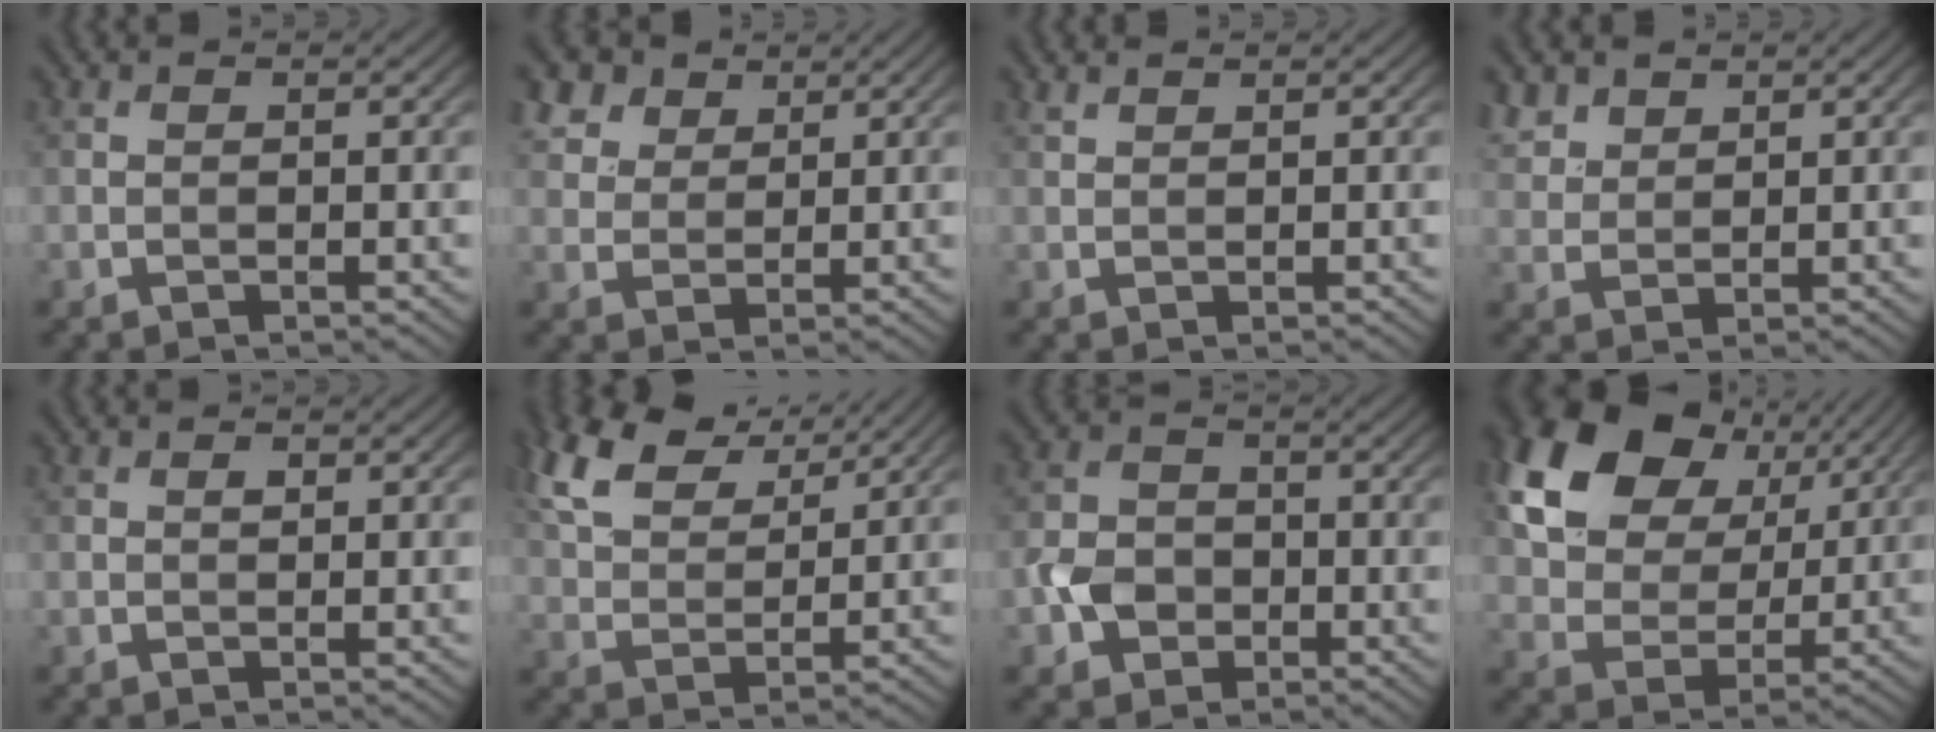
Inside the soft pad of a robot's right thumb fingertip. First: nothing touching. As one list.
[{"total": 5.9, "force": [3.9, 3.6, 2.4], "torque": [-0.075, -0.004, 0.087]}, {"total": 0.9, "force": [0.8, 0.2, 0.2], "torque": [-0.009, 0.002, 0.021]}, {"total": 3.6, "force": [2.6, 2.2, 1.3], "torque": [-0.041, 0.002, 0.060]}, {"total": 0.6, "force": [0.2, 0.4, 0.4], "torque": [-0.008, -0.002, 0.002]}, {"total": 10.1, "force": [6.4, 5.0, 5.9], "torque": [-0.151, 0.019, 0.129]}, {"total": 4.4, "force": [-1.6, 3.7, 1.9], "torque": [-0.041, -0.002, -0.039]}, {"total": 18.6, "force": [8.8, 12.7, 10.3], "torque": [-0.256, 0.050, 0.164]}]